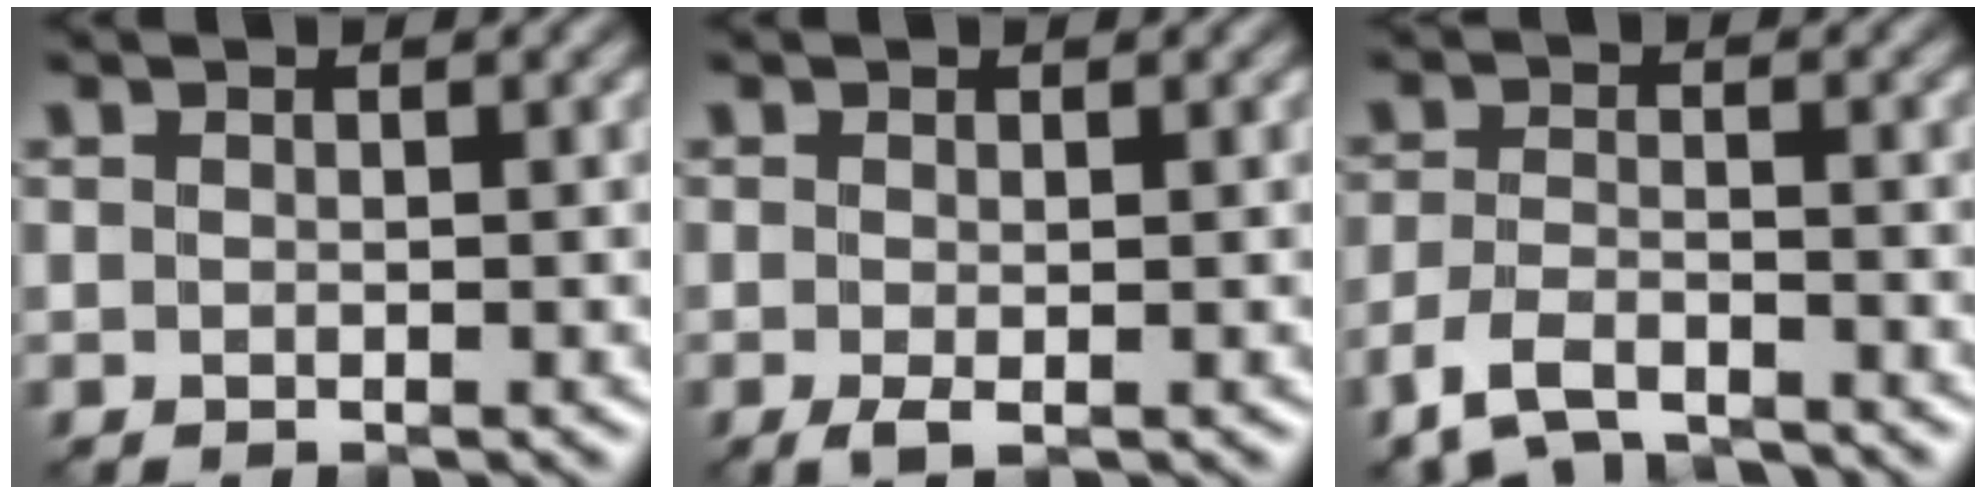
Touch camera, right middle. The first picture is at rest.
{"total": 1.1, "force": [-0.3, 0.2, 1.0], "torque": [-0.025, -0.001, -0.006]}
{"total": 5.0, "force": [-4.2, 1.6, 2.1], "torque": [-0.047, -0.006, -0.088]}